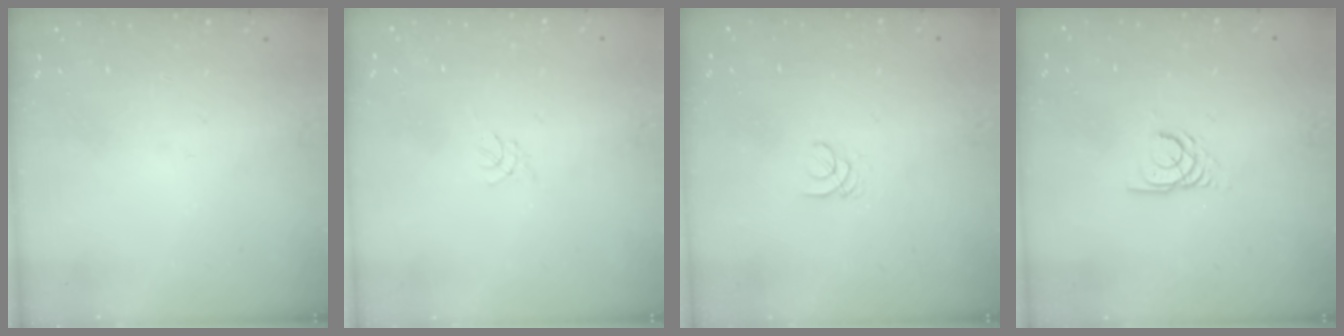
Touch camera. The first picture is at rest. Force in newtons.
{"total": 0.0}
{"total": 1.0, "press": 1.0, "slide": 0.1}
{"total": 3.4, "press": 3.4, "slide": 0.2}